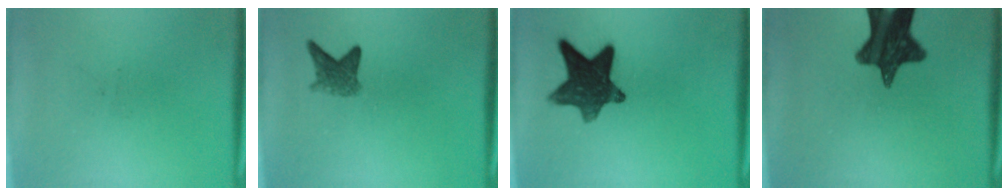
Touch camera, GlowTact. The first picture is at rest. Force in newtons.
{"total": 3.2}
{"total": 11.8}
{"total": 13.1}